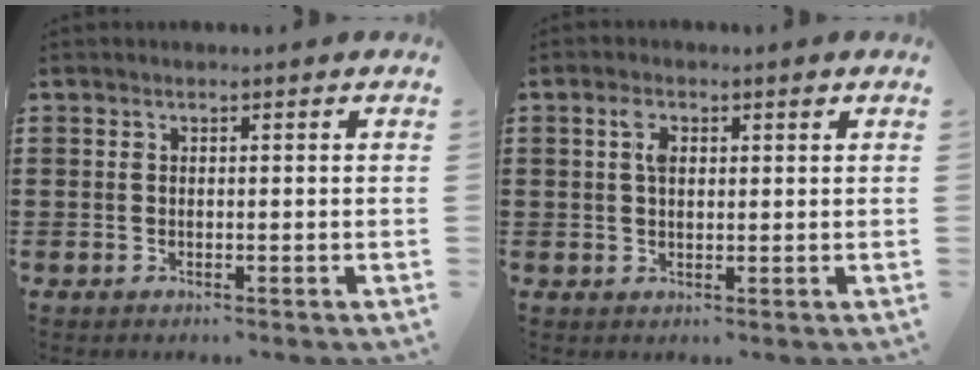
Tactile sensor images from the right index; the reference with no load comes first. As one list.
[{"total": 3.0, "force": [1.0, 1.3, 2.5], "torque": [-0.046, 0.005, 0.014]}]